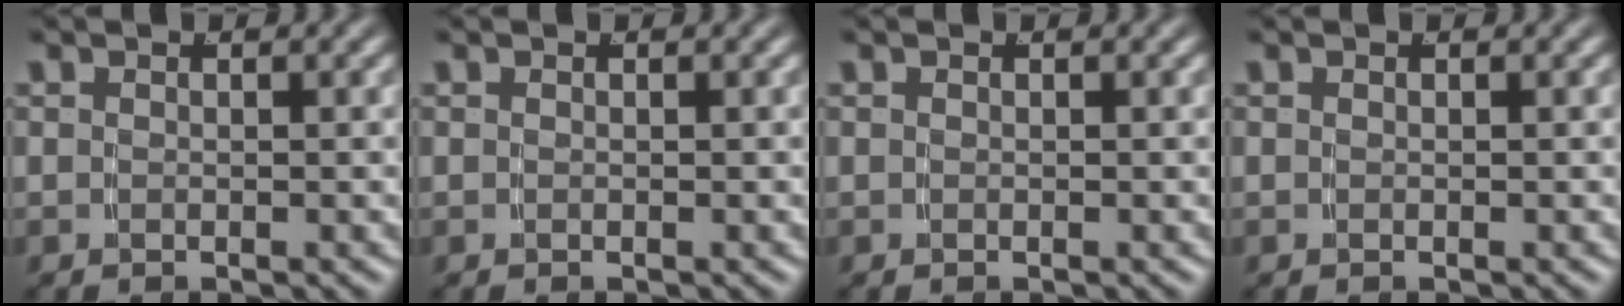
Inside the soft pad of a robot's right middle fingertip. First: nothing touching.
{"total": 0.0}
{"total": 0.0}
{"total": 0.0}